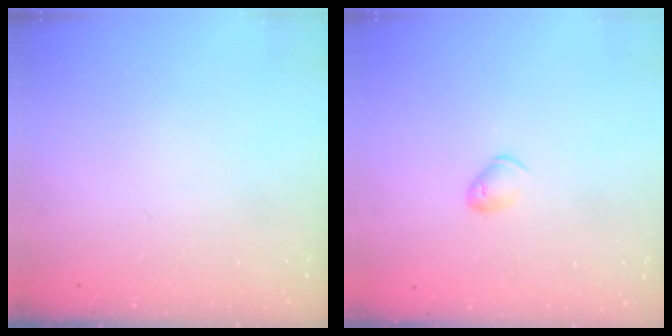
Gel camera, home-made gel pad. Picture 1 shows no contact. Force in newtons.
{"total": 4.9, "press": 4.8, "slide": 1.0}